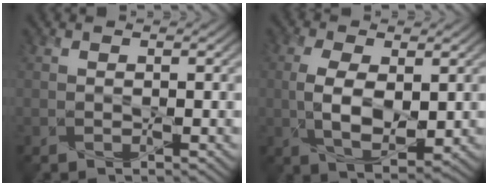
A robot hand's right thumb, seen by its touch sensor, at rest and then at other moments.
{"total": 6.3, "force": [-0.2, 3.3, 5.4], "torque": [-0.120, -0.005, -0.003]}